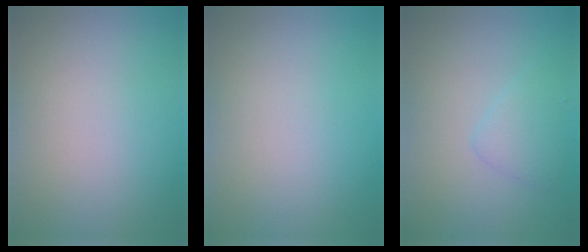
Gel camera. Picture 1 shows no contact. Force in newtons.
{"total": 0.0}
{"total": 1.6, "press": 1.6, "slide": 0.1}